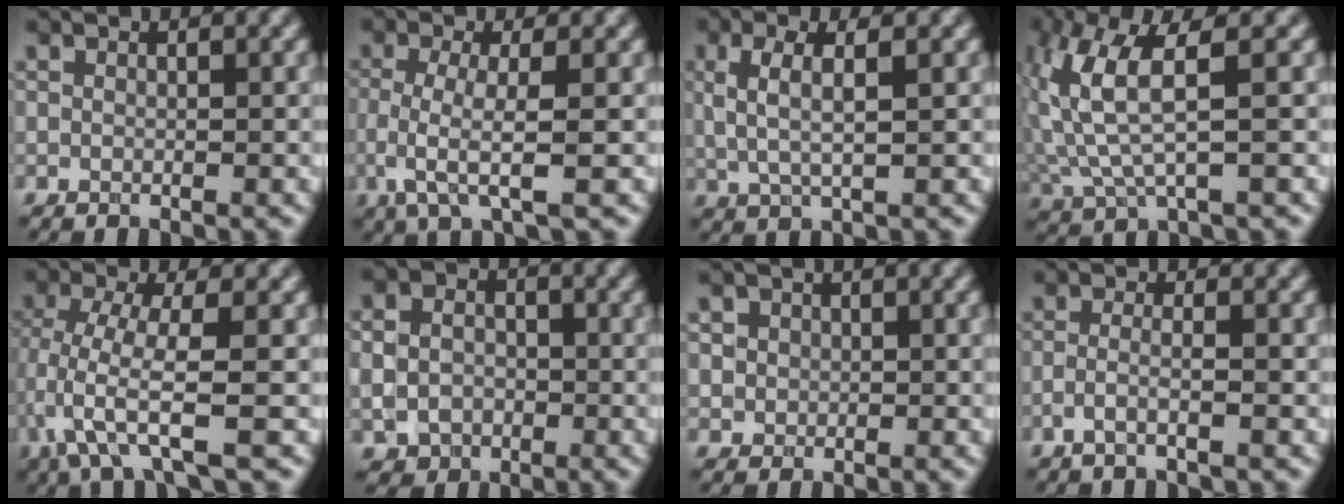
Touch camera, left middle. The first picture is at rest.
{"total": 3.9, "force": [-0.9, 0.9, 3.7], "torque": [-0.078, -0.009, -0.020]}
{"total": 3.3, "force": [0.7, 1.0, 3.1], "torque": [-0.066, 0.002, 0.014]}
{"total": 6.7, "force": [1.4, 2.1, 6.2], "torque": [-0.154, 0.002, 0.031]}
{"total": 5.9, "force": [-2.2, 1.3, 5.4], "torque": [-0.113, -0.010, -0.046]}
{"total": 5.5, "force": [-0.8, 4.8, 2.7], "torque": [-0.043, -0.007, -0.025]}
{"total": 2.6, "force": [1.0, 2.2, 0.8], "torque": [-0.009, 0.004, 0.019]}
{"total": 1.8, "force": [-0.9, 0.4, 1.6], "torque": [-0.028, 0.003, -0.024]}